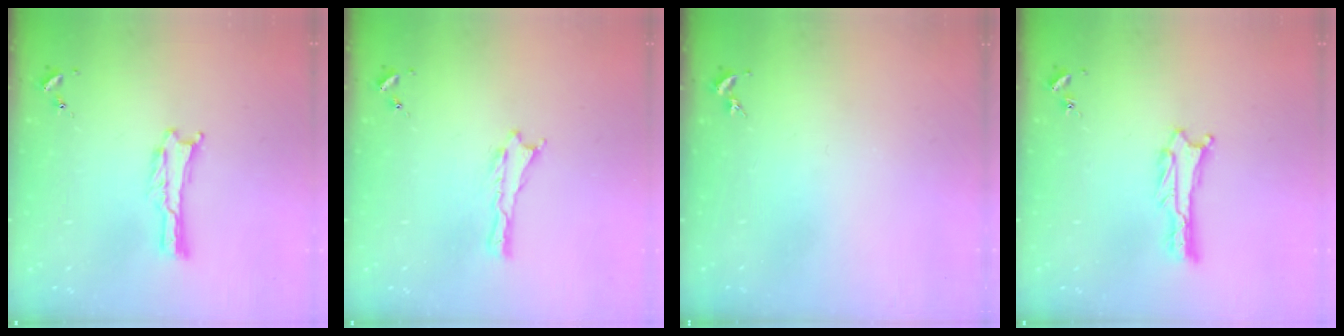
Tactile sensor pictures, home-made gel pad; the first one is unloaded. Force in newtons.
{"total": 0.0}
{"total": 0.0}
{"total": 1.3, "press": 1.3, "slide": 0.0}